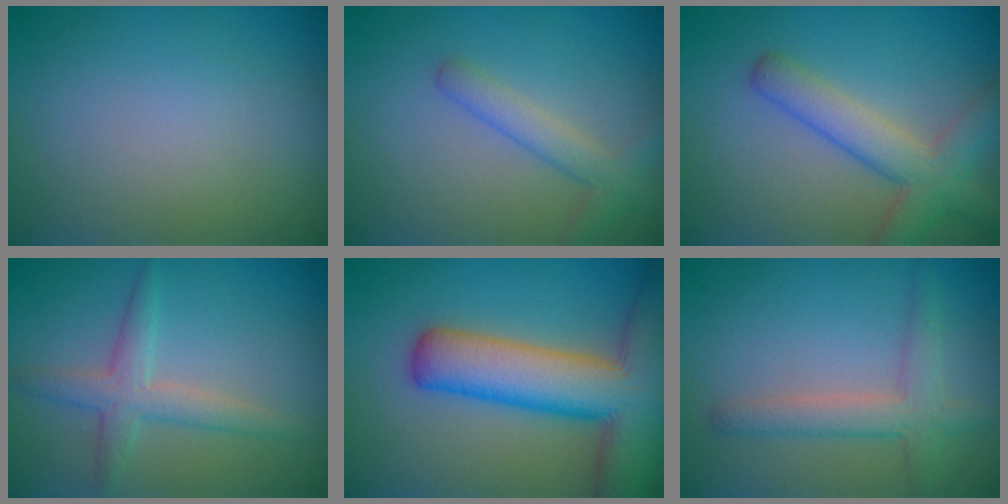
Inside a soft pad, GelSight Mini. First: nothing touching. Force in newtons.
{"total": 2.5, "press": 2.5, "slide": 0.2}
{"total": 4.8, "press": 4.8, "slide": 0.2}
{"total": 2.8, "press": 2.8, "slide": 0.0}
{"total": 11.7, "press": 11.7, "slide": 0.7}
{"total": 3.0, "press": 3.0, "slide": 0.1}